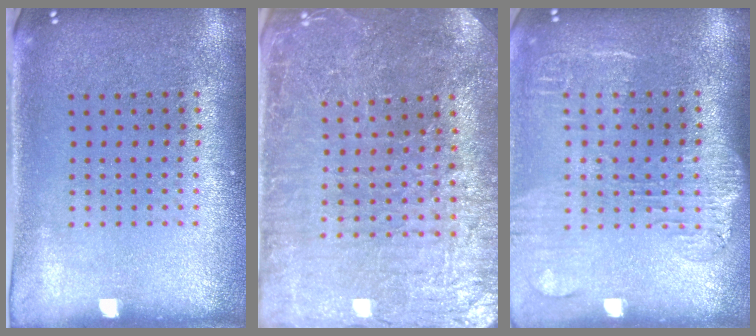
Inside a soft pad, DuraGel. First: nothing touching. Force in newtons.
{"total": 3.4, "press": 3.4, "slide": 0.3}
{"total": 1.9, "press": 1.6, "slide": 1.0}